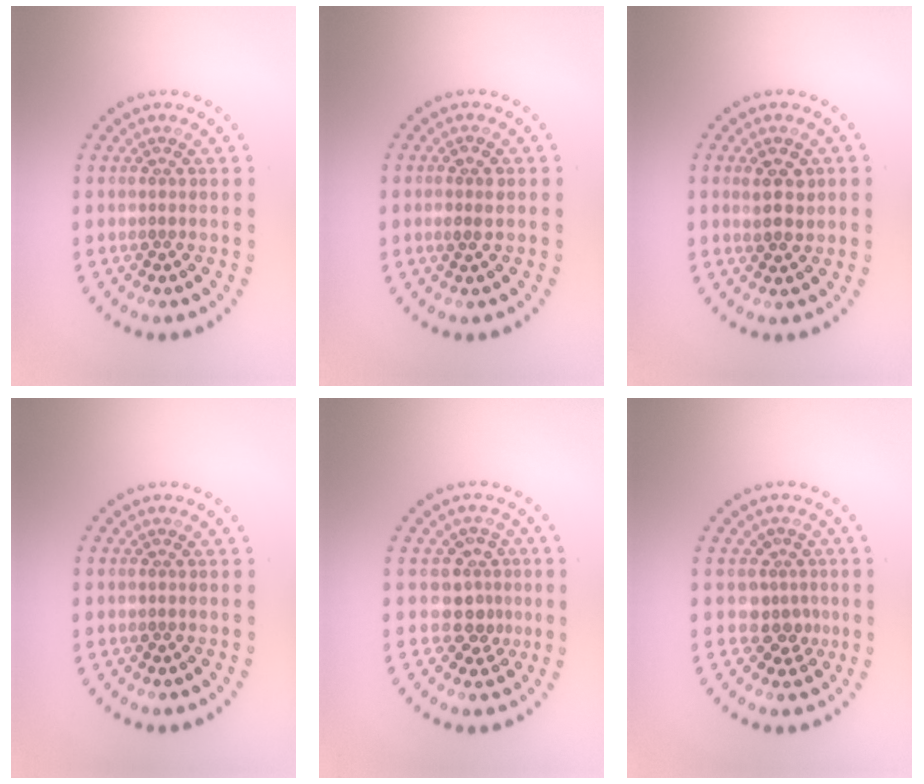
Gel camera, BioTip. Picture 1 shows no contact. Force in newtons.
{"total": 1.4, "press": 1.4, "slide": 0.3}
{"total": 2.4, "press": 2.3, "slide": 0.8}
{"total": 0.0}
{"total": 2.7, "press": 2.3, "slide": 1.5}
{"total": 2.5, "press": 1.8, "slide": 1.7}